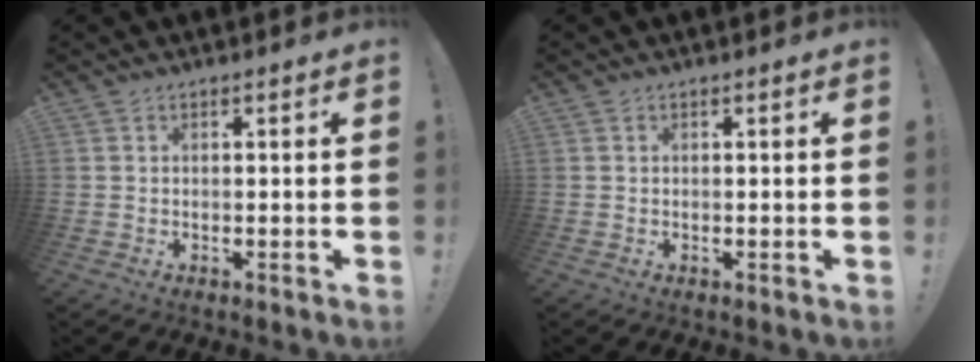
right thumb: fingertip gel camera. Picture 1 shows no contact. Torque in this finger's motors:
{"motor_torque": [-0.29, 0.09, -0.13, 0.14, 0.00]}